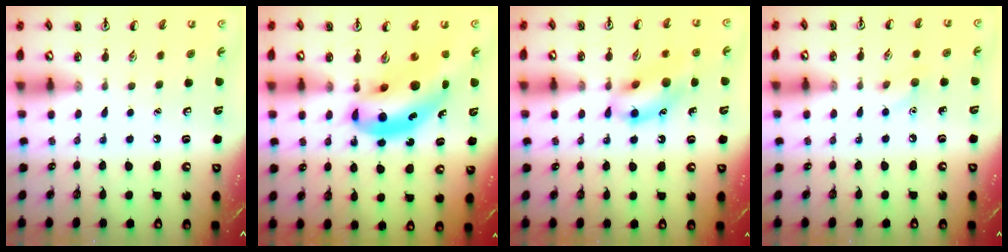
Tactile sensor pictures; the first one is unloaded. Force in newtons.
{"total": 14.1, "press": 13.4, "slide": 4.2}
{"total": 13.0, "press": 12.8, "slide": 2.1}
{"total": 5.7, "press": 5.4, "slide": 1.9}